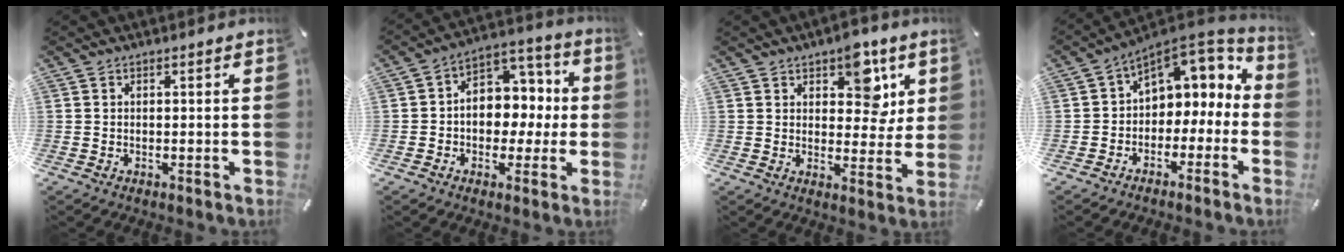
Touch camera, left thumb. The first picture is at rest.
{"total": 9.6, "force": [-0.9, 8.5, 4.4], "torque": [-0.058, 0.005, -0.014]}
{"total": 10.5, "force": [5.5, 6.5, 6.1], "torque": [-0.058, -0.030, 0.091]}
{"total": 7.3, "force": [2.5, 6.2, 3.1], "torque": [-0.049, -0.022, 0.048]}